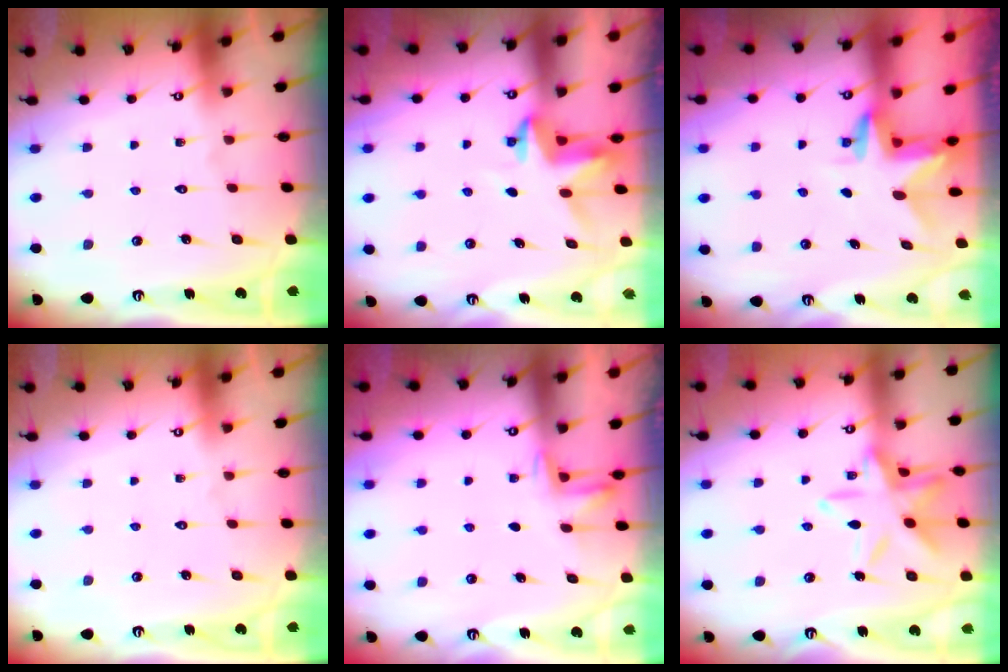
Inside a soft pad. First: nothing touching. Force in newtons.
{"total": 3.8, "press": 3.8, "slide": 0.3}
{"total": 2.9, "press": 2.9, "slide": 0.2}
{"total": 0.0}
{"total": 2.6, "press": 2.5, "slide": 0.7}
{"total": 14.0, "press": 14.0, "slide": 0.8}